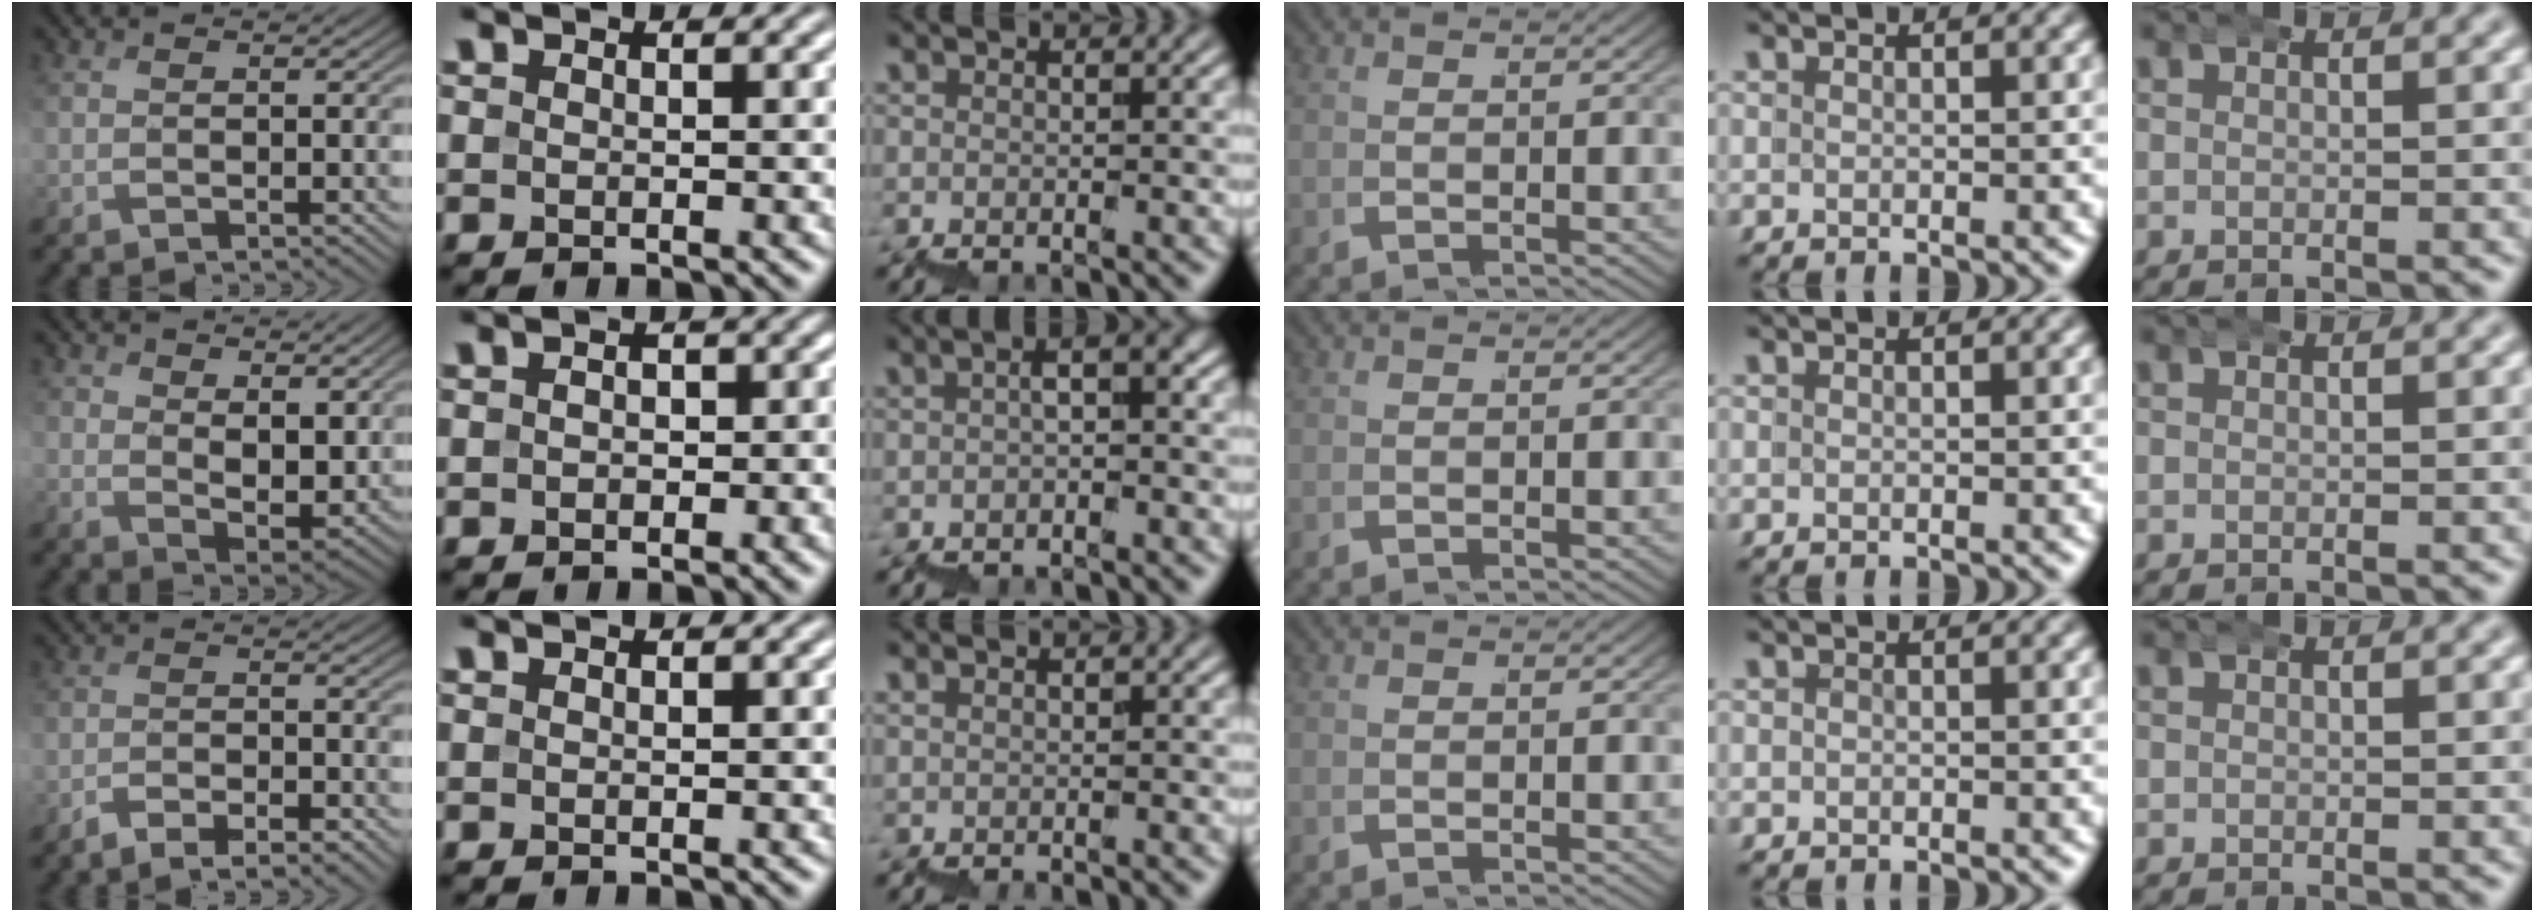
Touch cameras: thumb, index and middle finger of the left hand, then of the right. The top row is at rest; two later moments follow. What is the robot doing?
{"motion": "wrap", "object": "bubble wrap"}